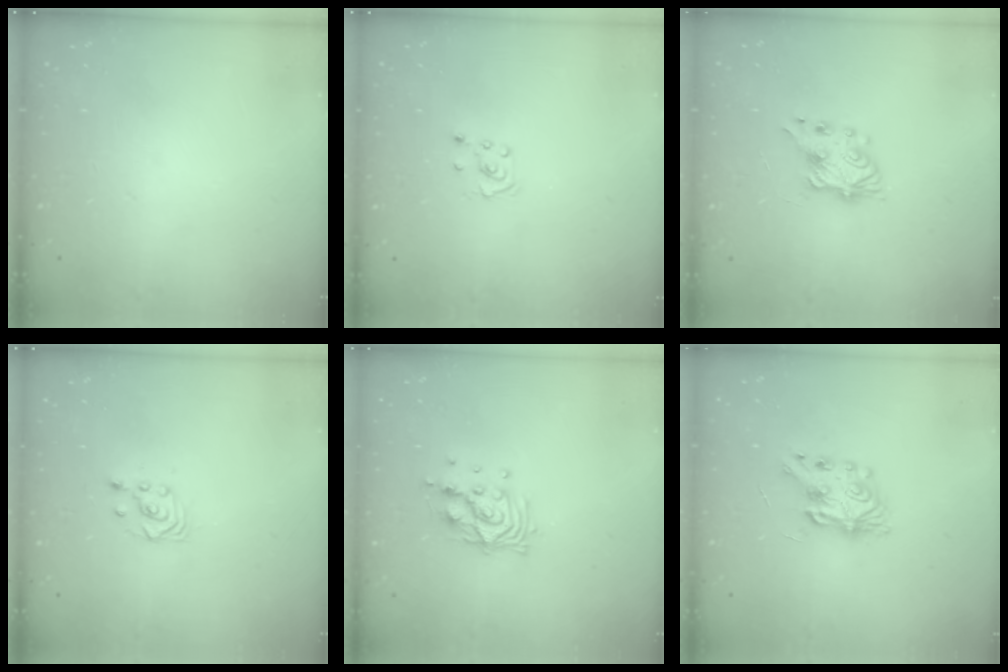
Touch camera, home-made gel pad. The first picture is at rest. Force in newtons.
{"total": 2.8, "press": 2.8, "slide": 0.3}
{"total": 7.1, "press": 7.1, "slide": 0.5}
{"total": 3.8, "press": 3.8, "slide": 0.3}
{"total": 11.0, "press": 11.0, "slide": 1.3}
{"total": 7.8, "press": 7.8, "slide": 0.5}